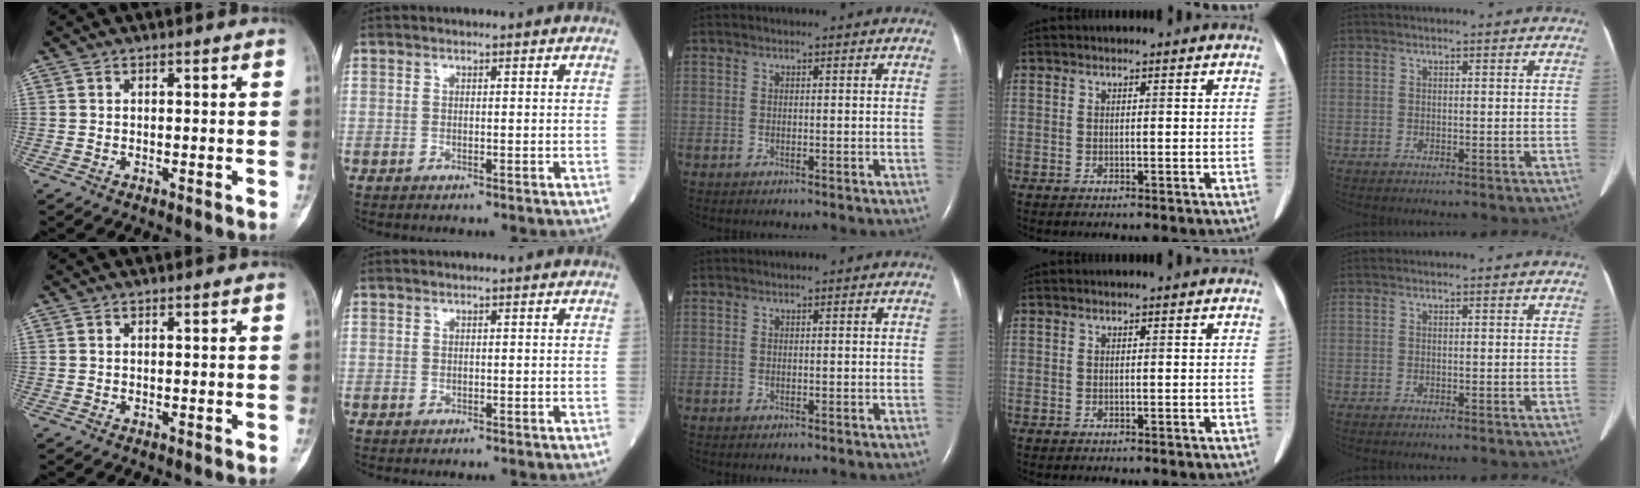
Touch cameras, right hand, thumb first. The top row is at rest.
{}